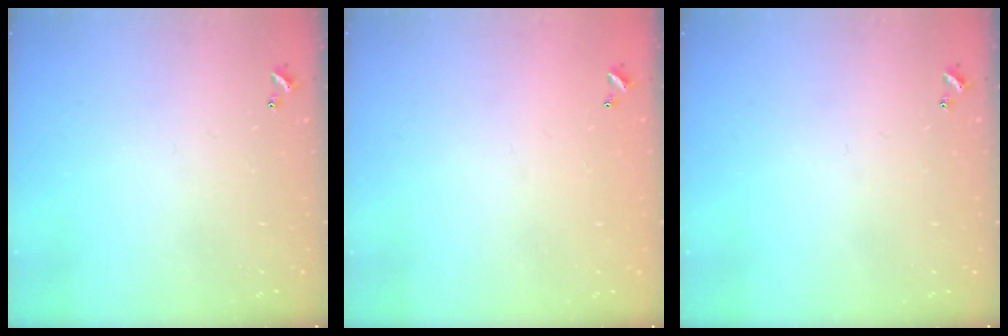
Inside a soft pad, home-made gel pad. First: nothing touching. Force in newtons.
{"total": 2.7, "press": 2.7, "slide": 0.1}
{"total": 0.0}